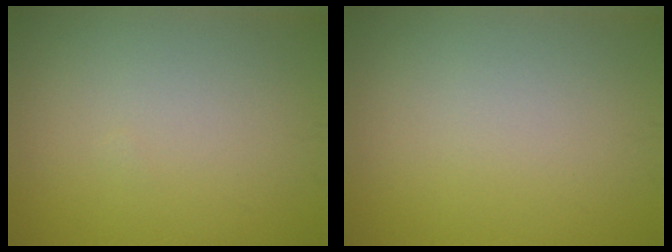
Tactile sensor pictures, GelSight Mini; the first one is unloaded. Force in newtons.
{"total": 0.0}